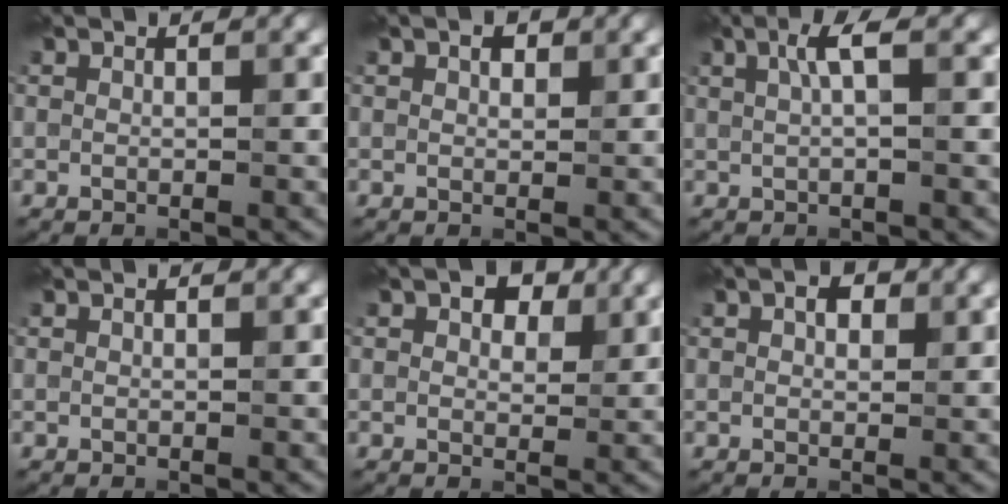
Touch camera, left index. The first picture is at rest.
{"total": 1.2, "force": [0.6, 0.7, 0.7], "torque": [-0.012, 0.003, 0.010]}
{"total": 2.4, "force": [0.7, 0.4, 2.2], "torque": [-0.039, 0.007, 0.011]}
{"total": 0.0}
{"total": 3.5, "force": [1.8, 2.0, 2.2], "torque": [-0.026, 0.000, 0.023]}
{"total": 1.5, "force": [0.6, 1.0, 1.0], "torque": [-0.014, 0.004, 0.007]}